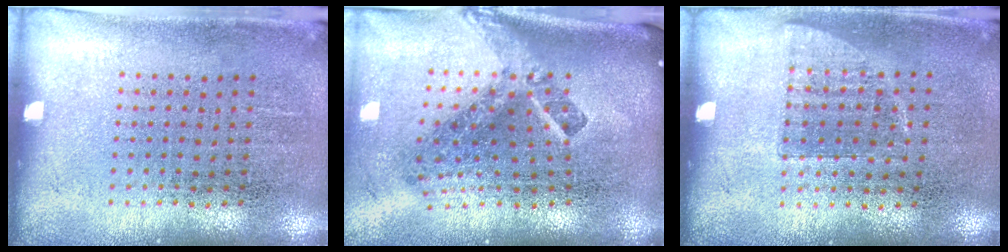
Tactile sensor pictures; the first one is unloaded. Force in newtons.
{"total": 2.8, "press": 1.7, "slide": 2.2}
{"total": 0.7, "press": 0.7, "slide": 0.3}